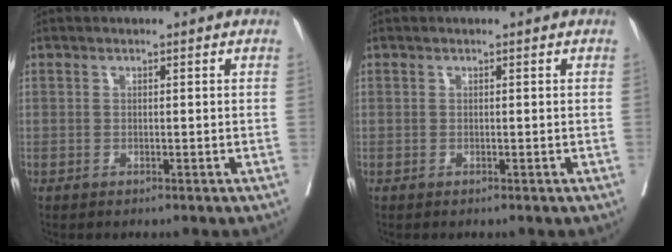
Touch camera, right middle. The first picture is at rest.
{"total": 0.0}